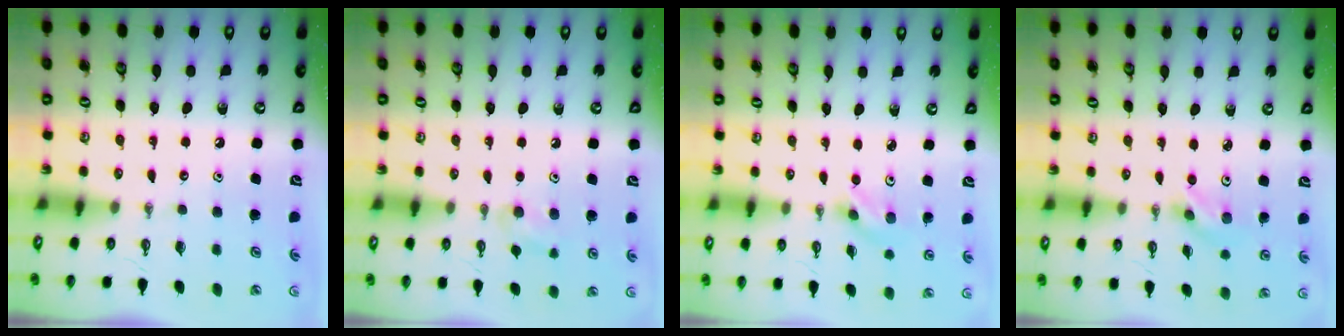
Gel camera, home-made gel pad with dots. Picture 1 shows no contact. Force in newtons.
{"total": 6.9, "press": 6.8, "slide": 1.2}
{"total": 2.9, "press": 2.8, "slide": 0.7}
{"total": 3.2, "press": 3.1, "slide": 0.8}